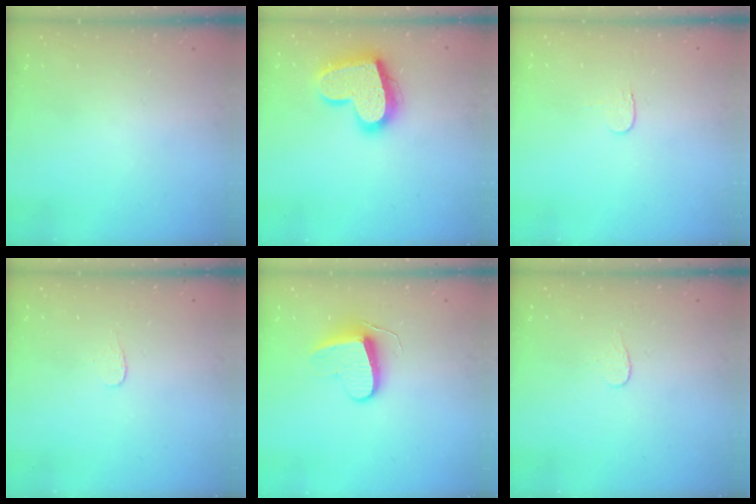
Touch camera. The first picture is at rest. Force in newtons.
{"total": 20.3, "press": 20.3, "slide": 1.5}
{"total": 3.9, "press": 3.8, "slide": 0.4}
{"total": 3.0, "press": 3.0, "slide": 0.2}
{"total": 9.5, "press": 9.5, "slide": 0.4}
{"total": 2.7, "press": 2.7, "slide": 0.3}